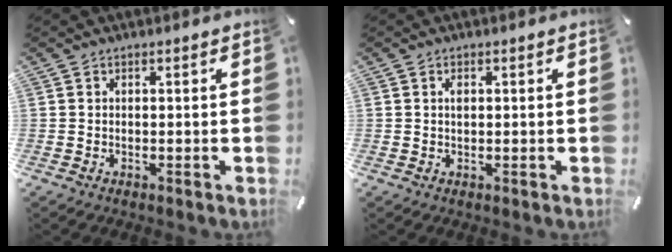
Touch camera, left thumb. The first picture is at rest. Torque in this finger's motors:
{"motor_torque": [0.18, -0.03, 0.23, -0.07, 0.00]}